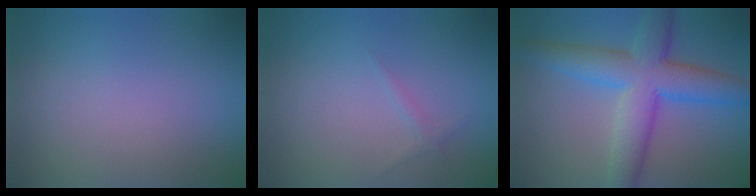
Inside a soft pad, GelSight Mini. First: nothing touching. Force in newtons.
{"total": 0.6, "press": 0.6, "slide": 0.1}
{"total": 8.3, "press": 8.3, "slide": 0.1}